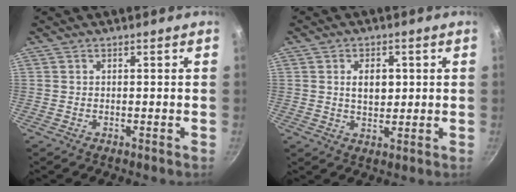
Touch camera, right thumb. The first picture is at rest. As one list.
[{"total": 5.5, "force": [1.0, 3.6, 4.1], "torque": [-0.050, -0.004, 0.015]}]